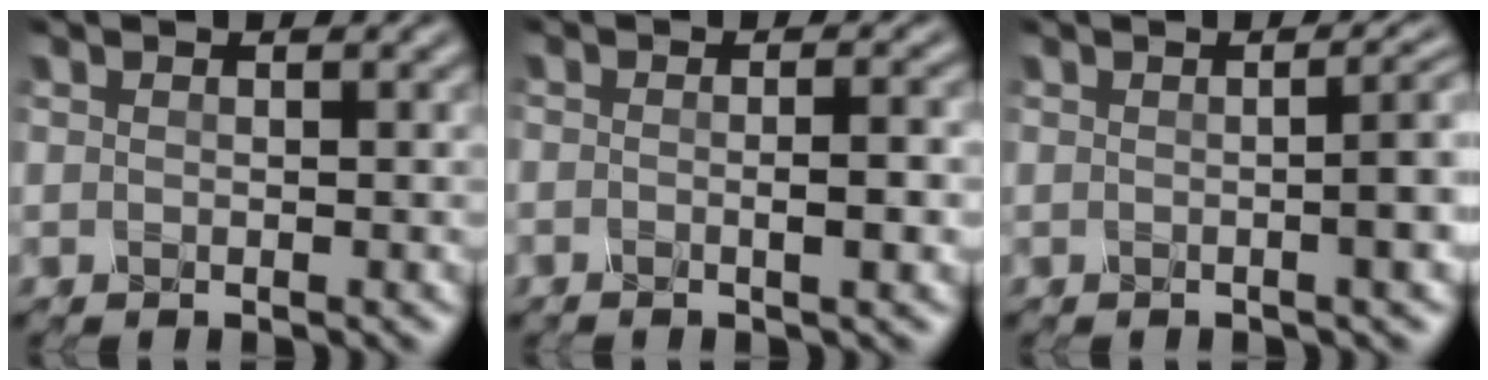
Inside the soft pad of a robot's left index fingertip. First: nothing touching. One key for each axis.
{"total": 2.6, "fx": -0.7, "fy": 0.5, "fz": 2.4, "tx": -0.028, "ty": 0.001, "tz": -0.016}
{"total": 6.2, "fx": 0.3, "fy": 2.9, "fz": 5.5, "tx": -0.029, "ty": 0.037, "tz": -0.018}